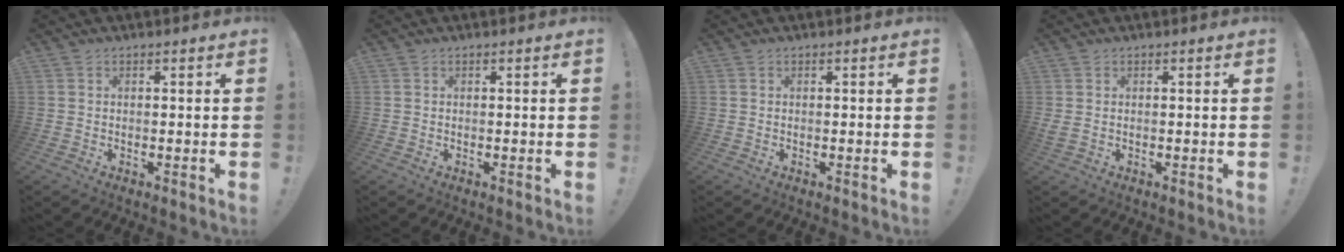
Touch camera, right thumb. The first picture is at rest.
{"total": 0.0}
{"total": 0.0}
{"total": 0.9, "force": [0.5, 0.3, 0.6], "torque": [-0.006, -0.002, 0.007]}